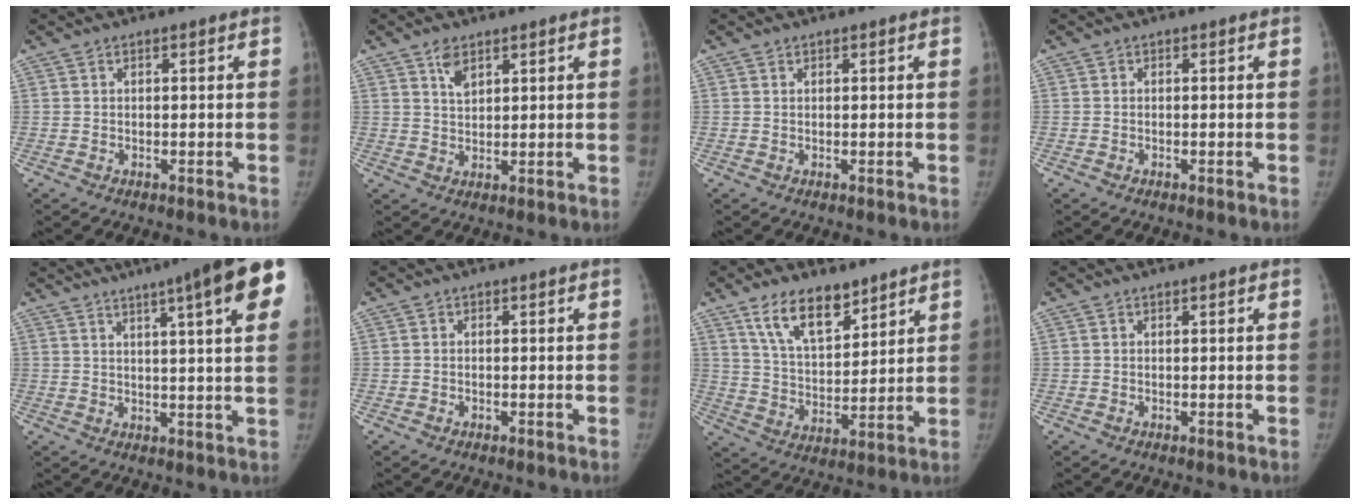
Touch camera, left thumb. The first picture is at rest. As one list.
[{"total": 3.5, "force": [2.2, 1.9, 2.0], "torque": [-0.026, -0.011, 0.044]}, {"total": 0.0}, {"total": 0.0}, {"total": 20.4, "force": [11.1, 2.7, 16.9], "torque": [-0.226, -0.010, 0.127]}, {"total": 0.5, "force": [-0.3, 0.4, 0.1], "torque": [0.000, 0.003, -0.007]}, {"total": 11.7, "force": [7.9, 5.3, 6.8], "torque": [-0.095, -0.049, 0.150]}, {"total": 0.5, "force": [0.1, 0.1, 0.5], "torque": [-0.009, 0.001, 0.001]}]